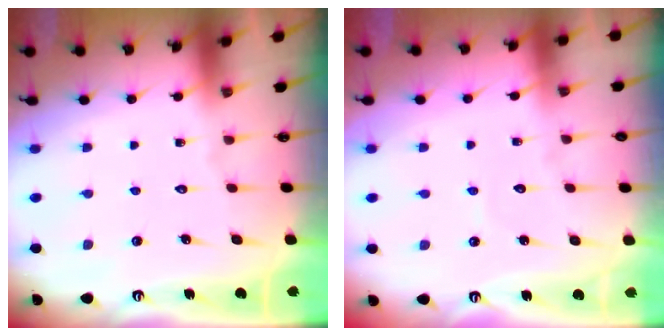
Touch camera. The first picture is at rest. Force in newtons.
{"total": 2.7, "press": 2.7, "slide": 0.3}